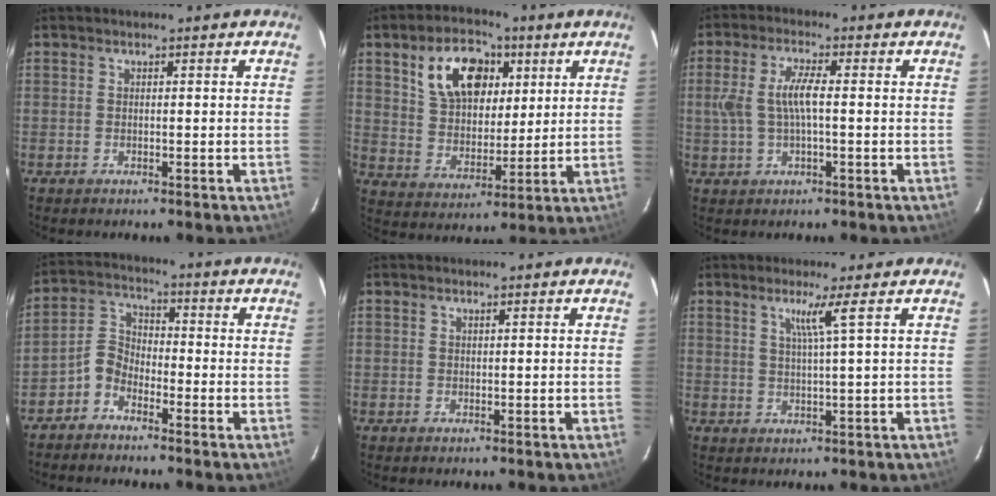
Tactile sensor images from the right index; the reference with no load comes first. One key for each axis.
{"total": 13.9, "fx": 5.9, "fy": 8.8, "fz": 9.0, "tx": -0.166, "ty": 0.030, "tz": 0.112}
{"total": 6.3, "fx": 0.0, "fy": 1.9, "fz": 6.0, "tx": -0.122, "ty": 0.007, "tz": 0.004}
{"total": 4.9, "fx": -3.5, "fy": 2.8, "fz": 1.9, "tx": -0.043, "ty": 0.019, "tz": -0.078}
{"total": 0.0}
{"total": 3.5, "fx": 1.6, "fy": -1.3, "fz": 2.8, "tx": -0.046, "ty": -0.007, "tz": 0.031}